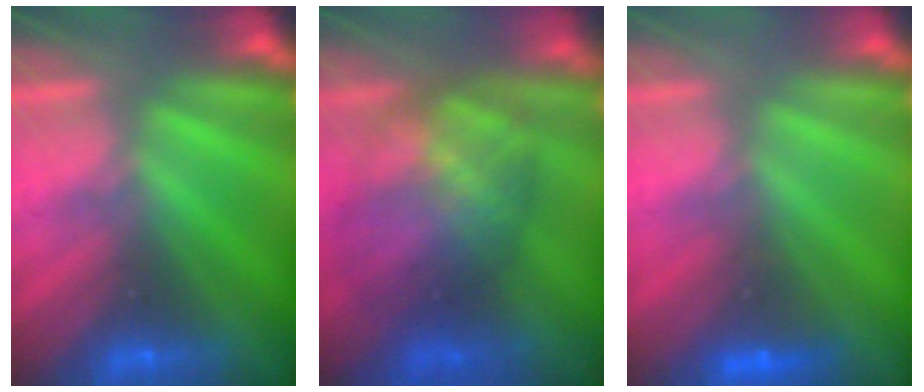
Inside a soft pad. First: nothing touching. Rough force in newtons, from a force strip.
{"total": 7.3}
{"total": 2.0}